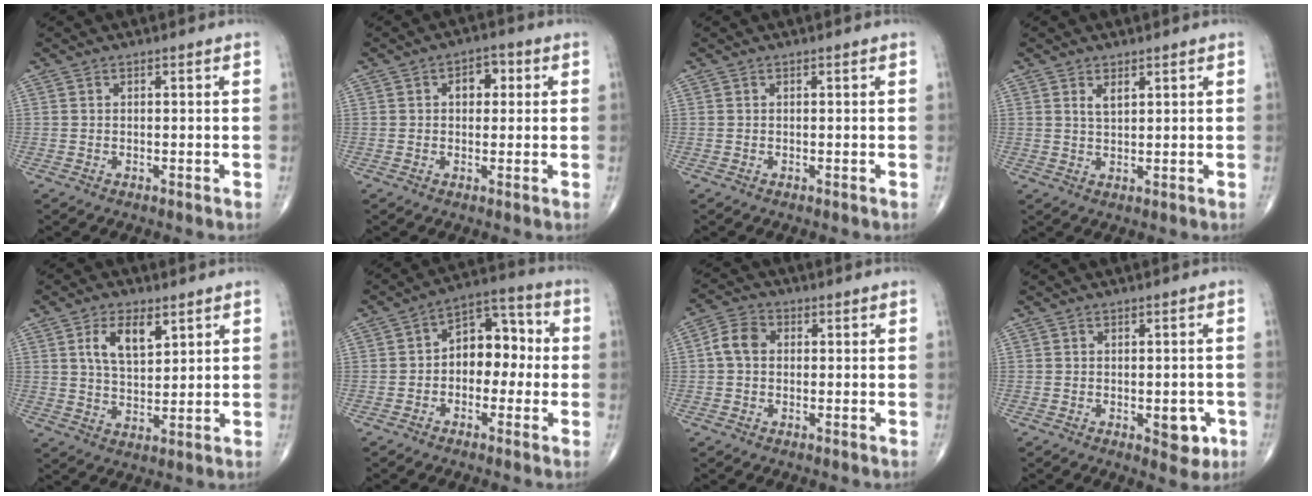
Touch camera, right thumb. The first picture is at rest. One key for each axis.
{"total": 4.5, "fx": 1.0, "fy": 3.1, "fz": 3.1, "tx": -0.022, "ty": 0.008, "tz": 0.008}
{"total": 0.0}
{"total": 2.2, "fx": 1.2, "fy": 1.0, "fz": 1.6, "tx": -0.025, "ty": -0.008, "tz": 0.026}
{"total": 7.8, "fx": 3.4, "fy": 4.1, "fz": 5.8, "tx": -0.088, "ty": -0.018, "tz": 0.065}
{"total": 10.4, "fx": -0.4, "fy": 7.1, "fz": 7.6, "tx": -0.071, "ty": 0.040, "tz": -0.022}
{"total": 4.9, "fx": 0.3, "fy": 3.8, "fz": 3.1, "tx": -0.055, "ty": 0.014, "tz": -0.003}
{"total": 4.9, "fx": -1.6, "fy": 2.5, "fz": 3.9, "tx": -0.026, "ty": 0.001, "tz": -0.015}